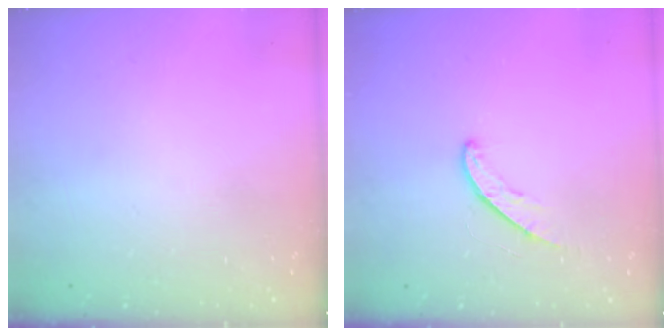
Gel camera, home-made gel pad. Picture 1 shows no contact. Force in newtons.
{"total": 5.6, "press": 5.5, "slide": 0.5}